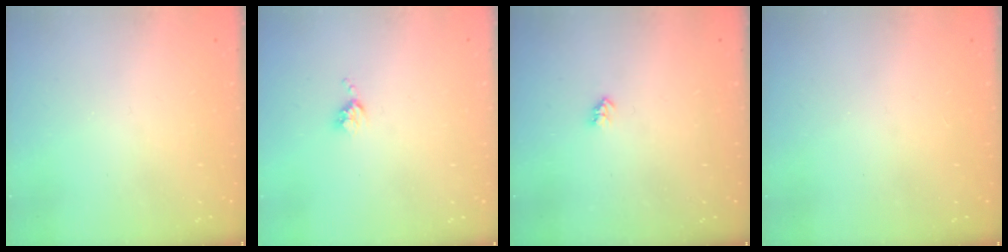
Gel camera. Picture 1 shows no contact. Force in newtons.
{"total": 3.3, "press": 3.3, "slide": 0.4}
{"total": 2.6, "press": 2.6, "slide": 0.4}
{"total": 1.1, "press": 1.1, "slide": 0.1}